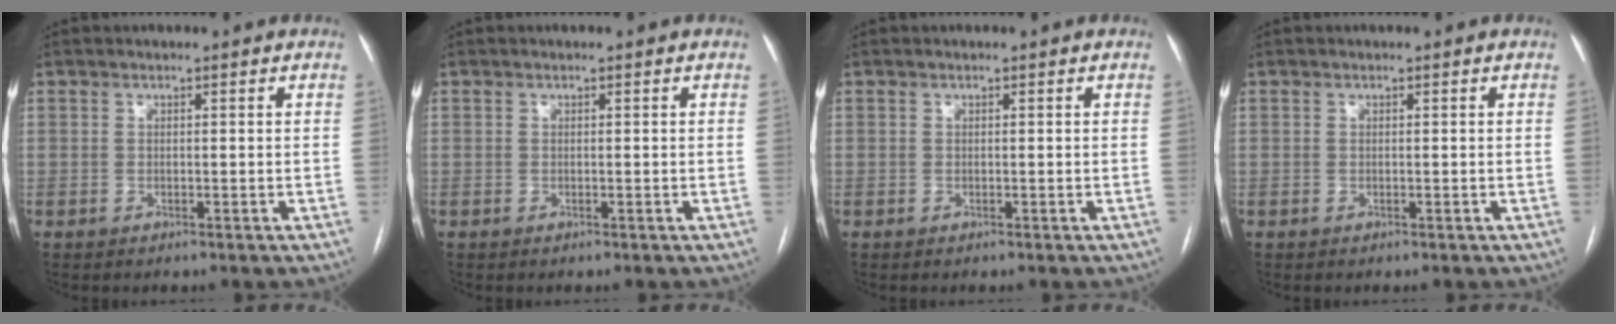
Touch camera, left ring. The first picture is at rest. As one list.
[{"total": 0.0}, {"total": 0.0}, {"total": 0.0}]